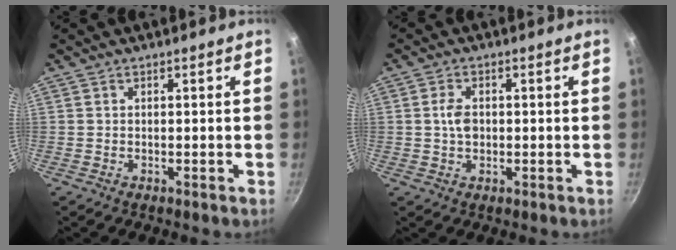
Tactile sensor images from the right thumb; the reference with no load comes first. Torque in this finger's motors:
{"motor_torque": [-0.19, 0.45, 0.14, 0.54, -0.03]}